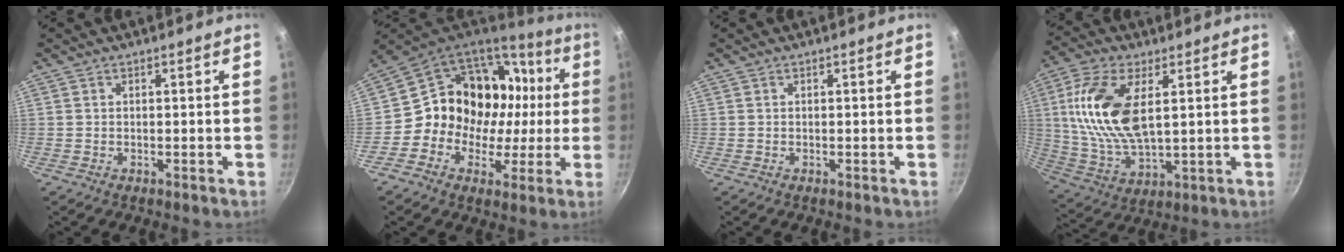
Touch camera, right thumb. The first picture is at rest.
{"total": 19.8, "force": [1.6, 16.3, 11.0], "torque": [-0.134, 0.041, 0.026]}
{"total": 0.0}
{"total": 16.3, "force": [3.8, 8.0, 13.7], "torque": [-0.269, -0.010, 0.078]}